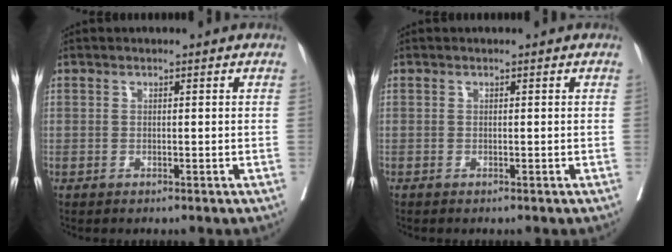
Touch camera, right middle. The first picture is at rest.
{"total": 0.0}